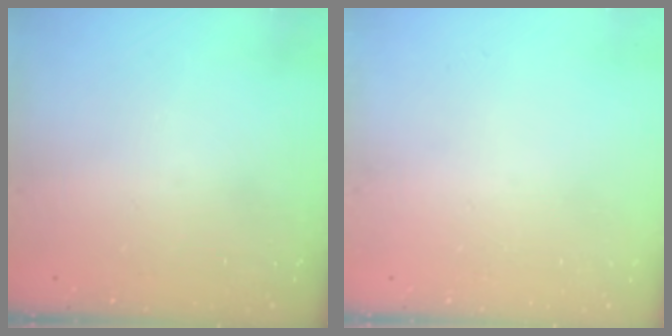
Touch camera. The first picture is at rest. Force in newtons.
{"total": 0.0}